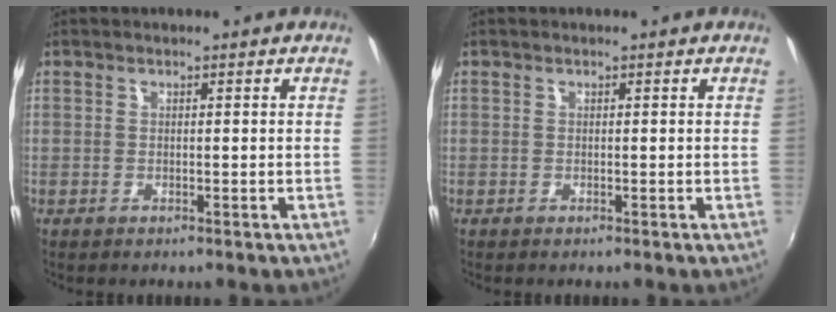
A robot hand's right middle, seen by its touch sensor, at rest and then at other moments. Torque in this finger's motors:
{"motor_torque": [-0.11, 0.05, -0.01, 0.00]}